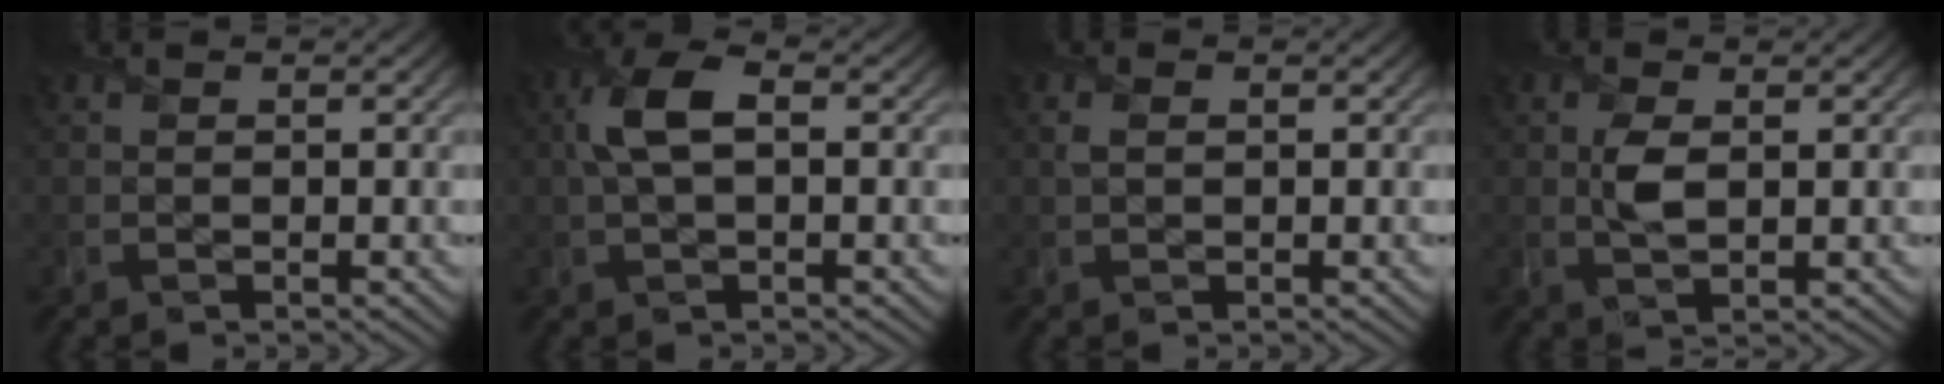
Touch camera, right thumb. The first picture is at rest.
{"total": 5.3, "force": [0.8, 2.5, 4.6], "torque": [-0.110, 0.011, 0.012]}
{"total": 1.2, "force": [0.4, 0.7, 0.9], "torque": [-0.024, 0.001, 0.005]}
{"total": 2.3, "force": [0.8, 1.0, 1.9], "torque": [-0.039, 0.000, 0.017]}